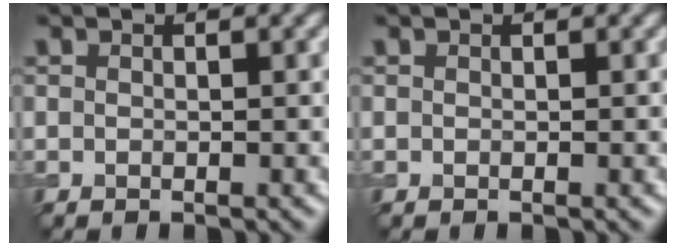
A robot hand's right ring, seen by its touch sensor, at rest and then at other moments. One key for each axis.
{"total": 0.0}